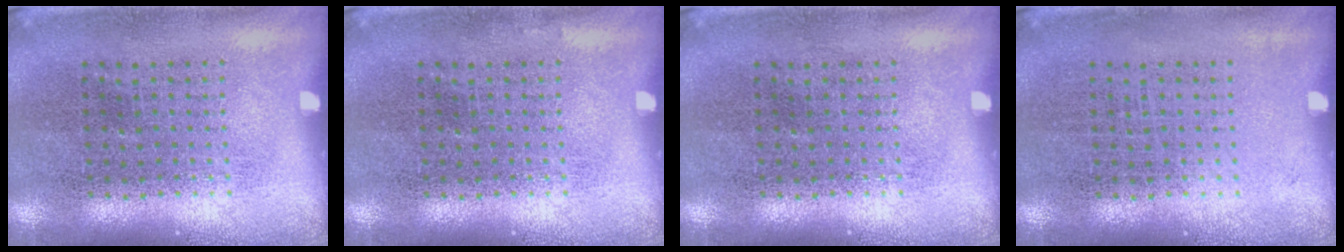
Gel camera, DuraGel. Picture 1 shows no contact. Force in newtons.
{"total": 0.0}
{"total": 0.0}
{"total": 0.0}